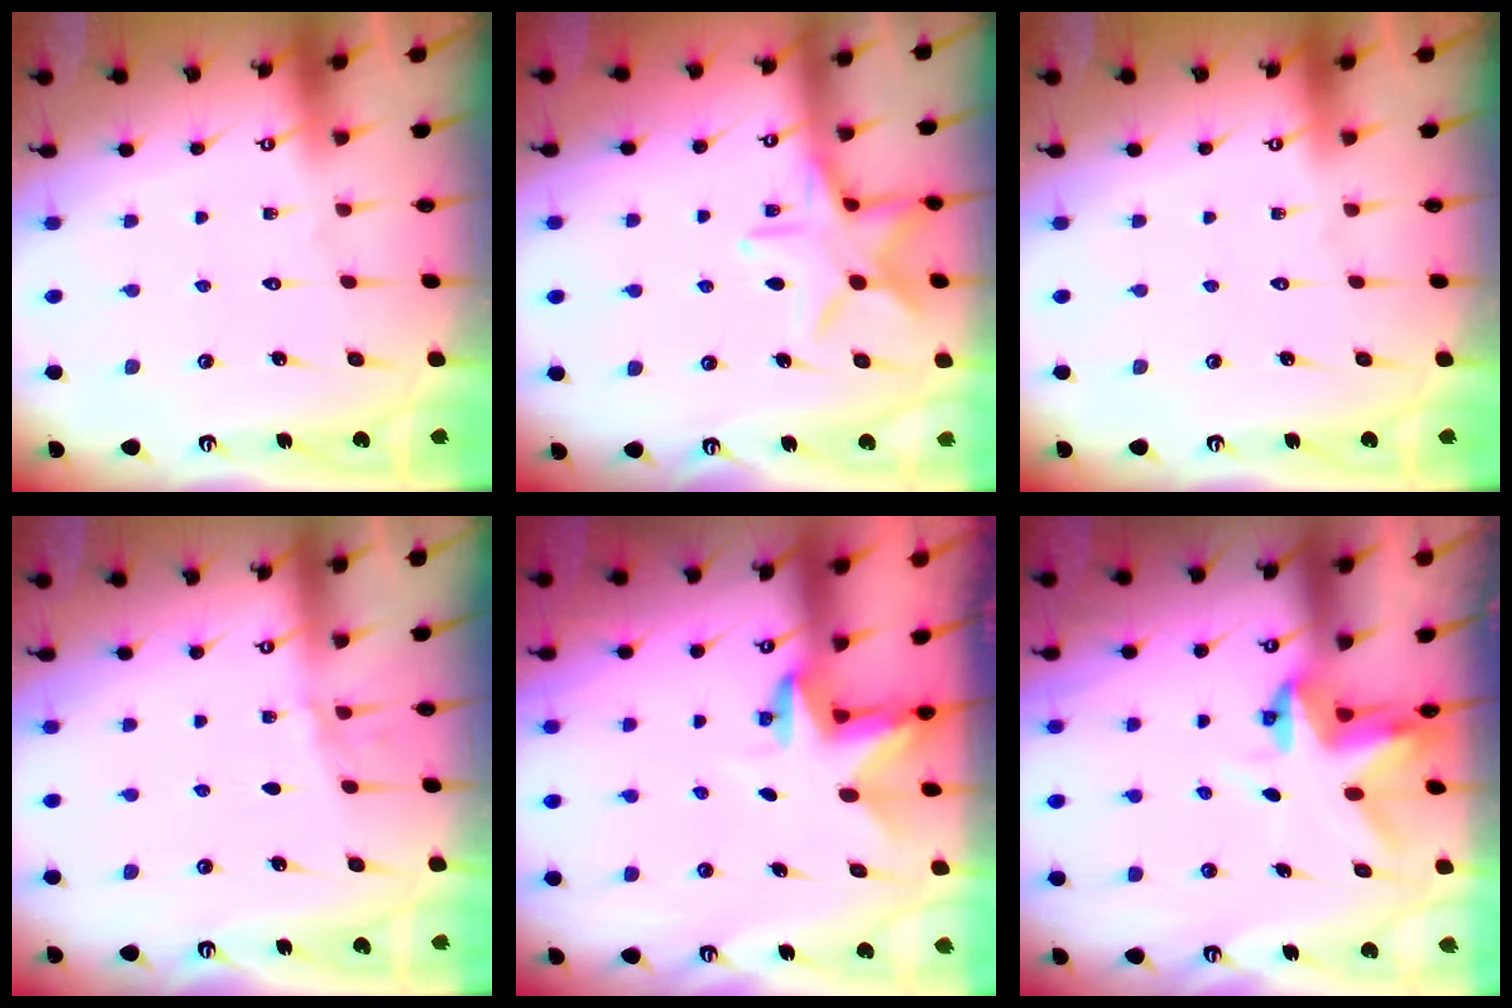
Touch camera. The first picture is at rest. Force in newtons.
{"total": 12.6, "press": 12.6, "slide": 0.9}
{"total": 0.0}
{"total": 2.1, "press": 2.1, "slide": 0.2}
{"total": 2.9, "press": 2.9, "slide": 0.2}
{"total": 4.8, "press": 4.8, "slide": 0.4}